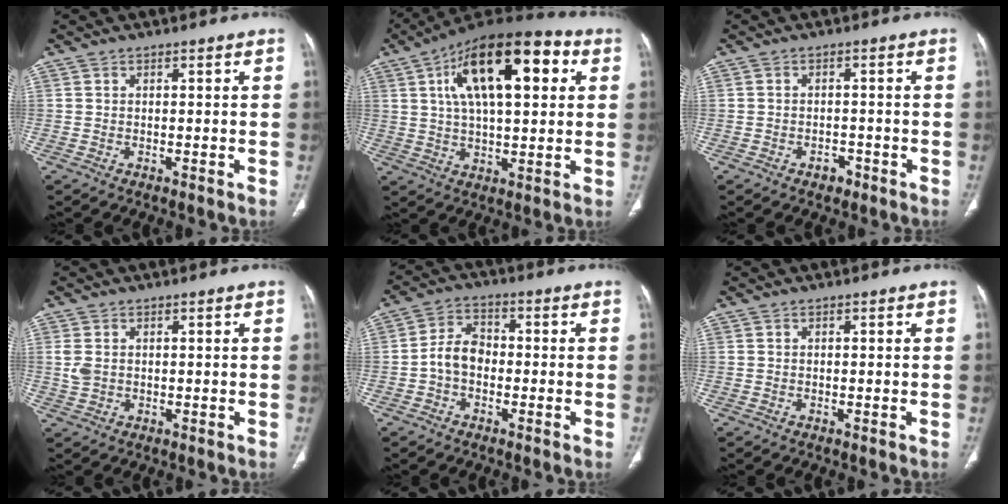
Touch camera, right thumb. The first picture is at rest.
{"total": 21.8, "force": [6.9, 9.4, 18.4], "torque": [-0.282, 0.012, 0.105]}
{"total": 2.3, "force": [-1.4, 1.6, 0.9], "torque": [-0.009, 0.010, -0.016]}
{"total": 2.7, "force": [0.4, 2.0, 1.8], "torque": [-0.047, 0.001, 0.015]}
{"total": 6.1, "force": [-1.3, 4.4, 4.0], "torque": [-0.062, 0.024, -0.036]}
{"total": 0.0}